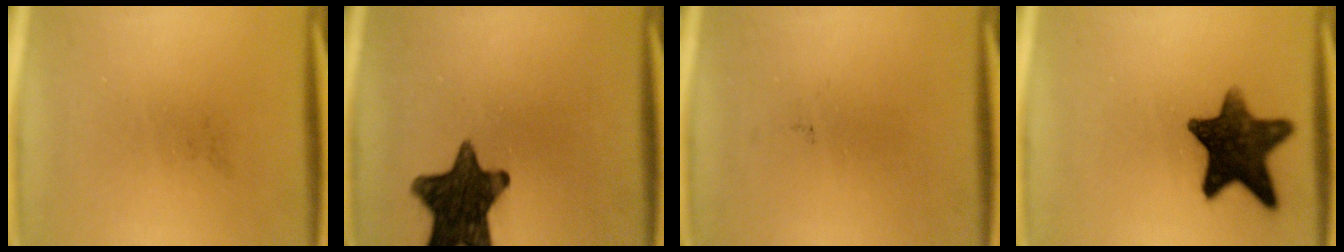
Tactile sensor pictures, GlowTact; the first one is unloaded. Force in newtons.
{"total": 14.3}
{"total": 0.0}
{"total": 13.5}